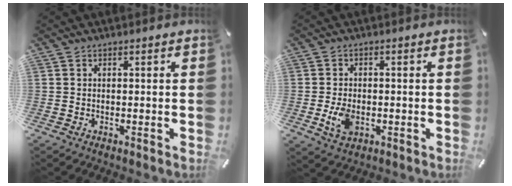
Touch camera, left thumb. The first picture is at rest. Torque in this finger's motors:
{"motor_torque": [0.22, 1.06, 0.60, 0.28, 0.03]}